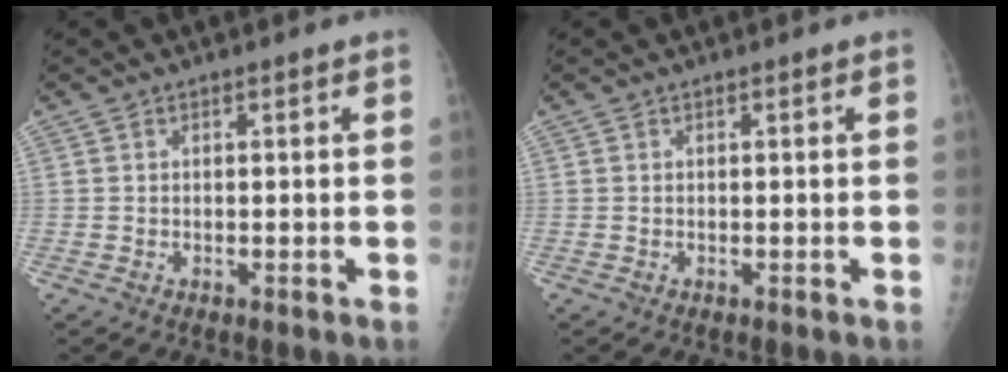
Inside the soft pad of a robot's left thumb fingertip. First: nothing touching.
{"total": 0.0}